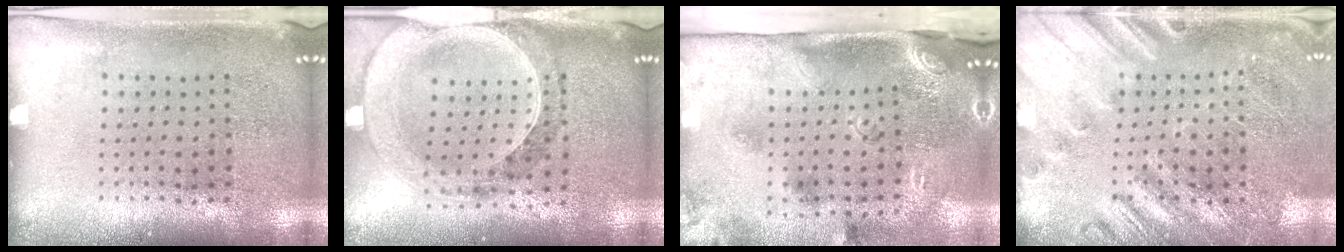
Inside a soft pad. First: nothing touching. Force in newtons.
{"total": 1.5, "press": 1.4, "slide": 0.4}
{"total": 3.0, "press": 1.9, "slide": 2.3}
{"total": 2.3, "press": 2.2, "slide": 0.6}